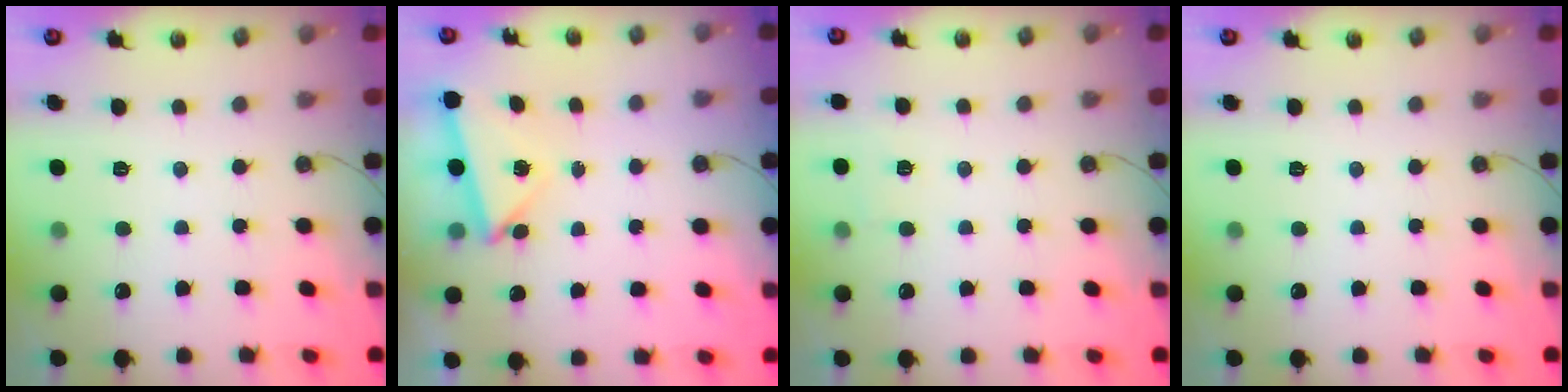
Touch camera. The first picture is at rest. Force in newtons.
{"total": 3.9, "press": 3.5, "slide": 1.7}
{"total": 2.3, "press": 2.3, "slide": 0.4}
{"total": 0.0}